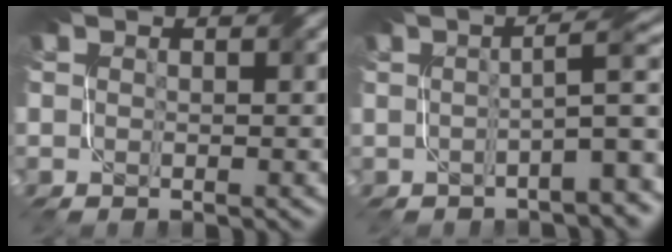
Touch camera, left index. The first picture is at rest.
{"total": 5.1, "force": [-1.5, 0.6, 4.8], "torque": [-0.059, 0.022, -0.033]}